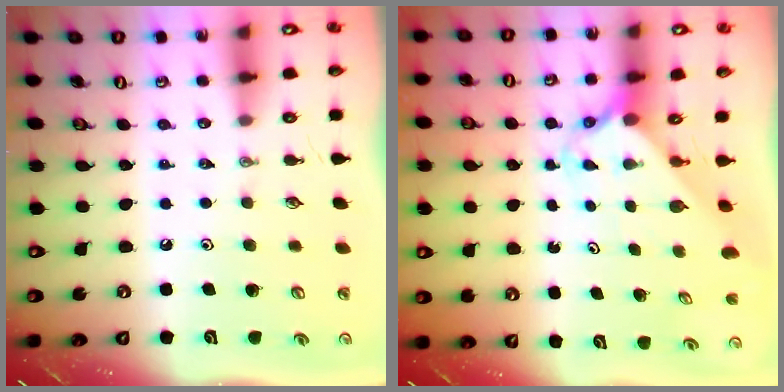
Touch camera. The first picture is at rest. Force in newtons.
{"total": 2.3, "press": 2.3, "slide": 0.2}